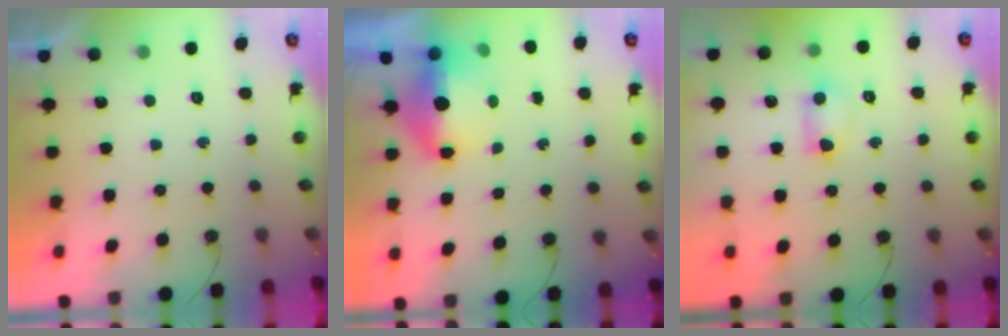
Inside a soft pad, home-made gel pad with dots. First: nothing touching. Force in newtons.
{"total": 13.3, "press": 8.1, "slide": 10.5}
{"total": 5.4, "press": 5.3, "slide": 1.1}